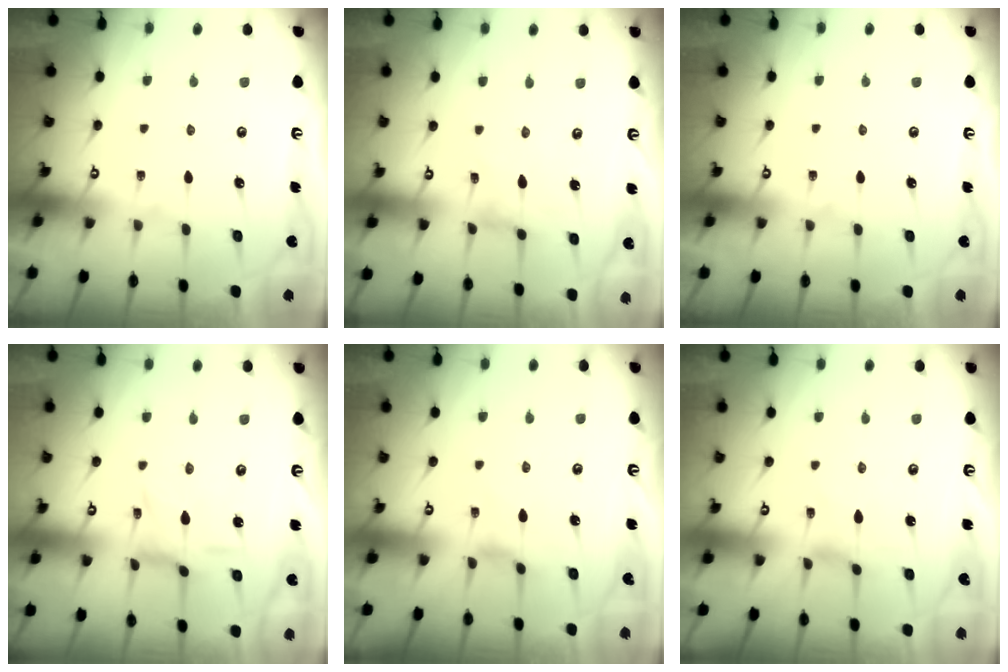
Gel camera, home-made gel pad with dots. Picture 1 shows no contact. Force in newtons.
{"total": 0.9, "press": 0.9, "slide": 0.3}
{"total": 0.0}
{"total": 1.0, "press": 0.9, "slide": 0.4}
{"total": 1.0, "press": 0.9, "slide": 0.4}
{"total": 0.8, "press": 0.8, "slide": 0.2}